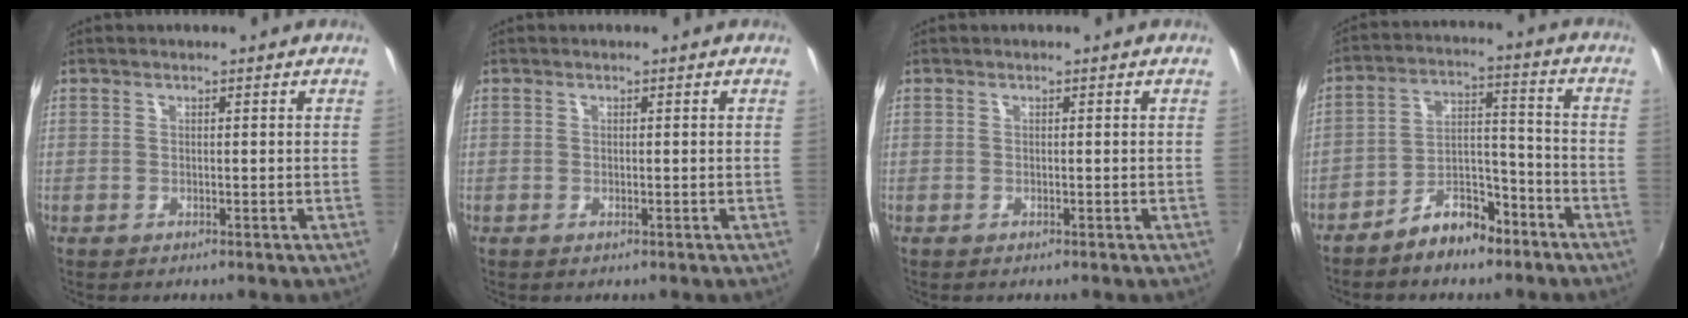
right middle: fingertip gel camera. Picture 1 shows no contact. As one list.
[{"total": 0.0}, {"total": 0.0}, {"total": 9.2, "force": [-6.8, 4.2, 4.6], "torque": [-0.076, 0.034, -0.104]}]